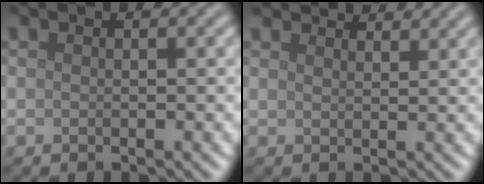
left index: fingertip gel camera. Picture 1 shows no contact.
{"total": 4.2, "force": [4.0, 0.7, 1.2], "torque": [-0.014, 0.006, 0.041]}